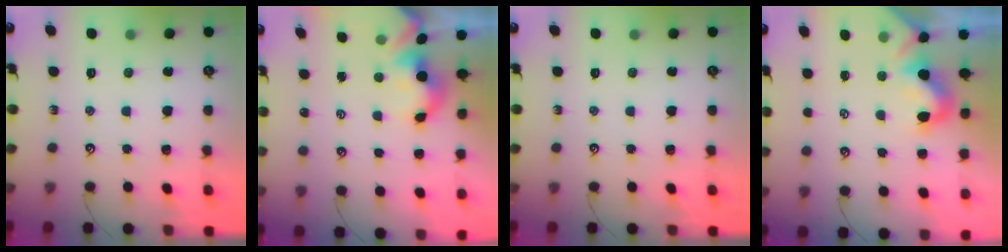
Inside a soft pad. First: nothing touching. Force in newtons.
{"total": 1.6, "press": 1.5, "slide": 0.3}
{"total": 0.0}
{"total": 0.6, "press": 0.1, "slide": 0.6}